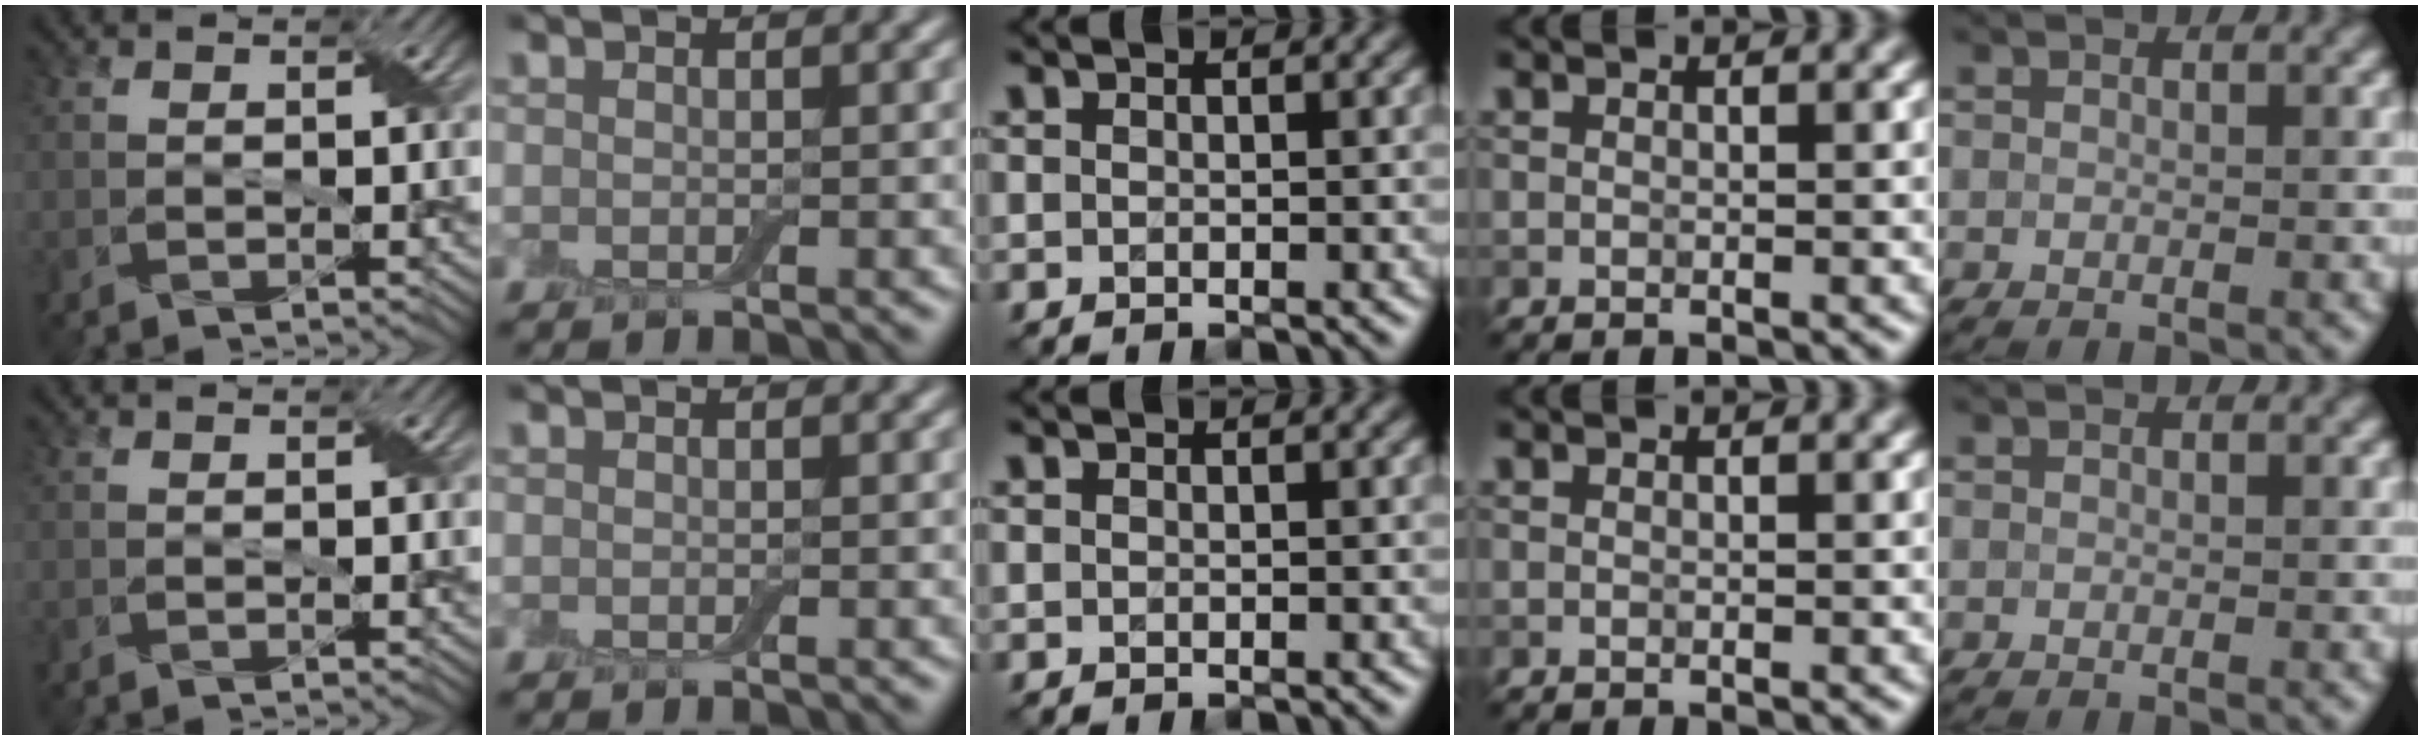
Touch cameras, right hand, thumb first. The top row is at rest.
{}